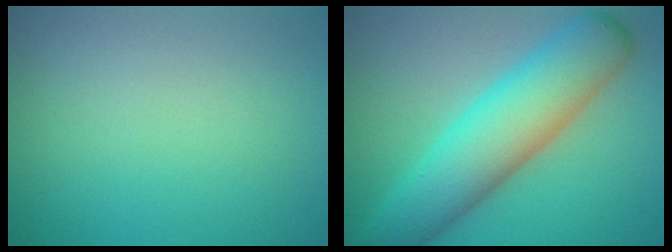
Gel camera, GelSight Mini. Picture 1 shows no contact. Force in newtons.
{"total": 8.5, "press": 8.5, "slide": 0.1}